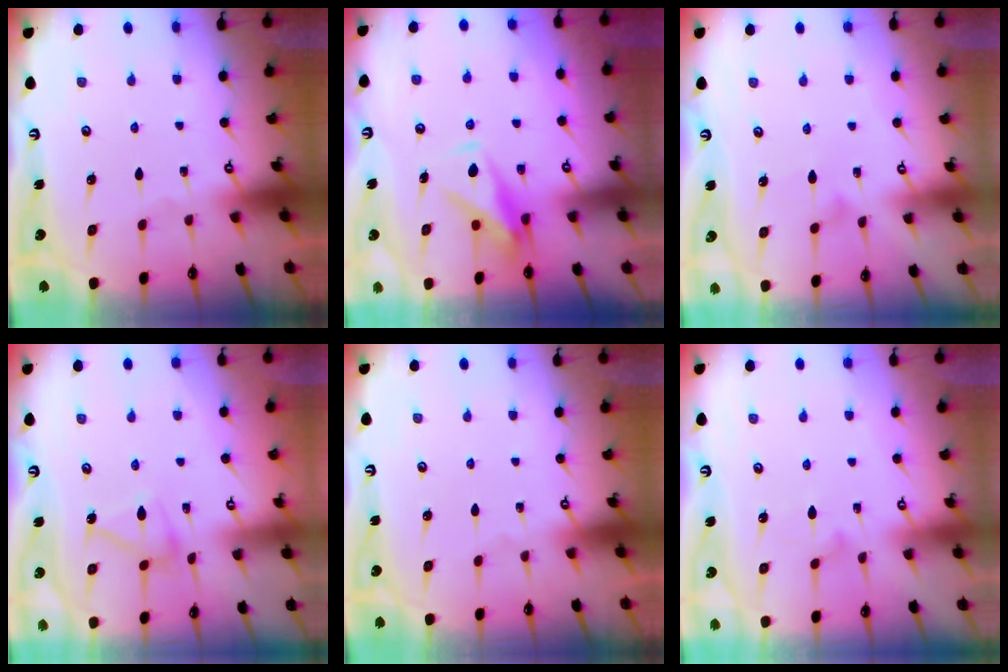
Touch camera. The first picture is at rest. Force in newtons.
{"total": 8.3, "press": 8.3, "slide": 0.3}
{"total": 5.9, "press": 5.9, "slide": 0.4}
{"total": 11.0, "press": 11.0, "slide": 0.5}
{"total": 0.0}
{"total": 8.1, "press": 8.0, "slide": 0.4}